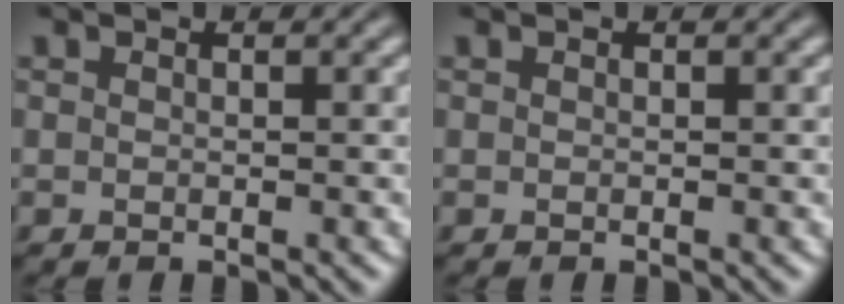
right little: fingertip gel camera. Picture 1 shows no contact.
{"total": 0.0}